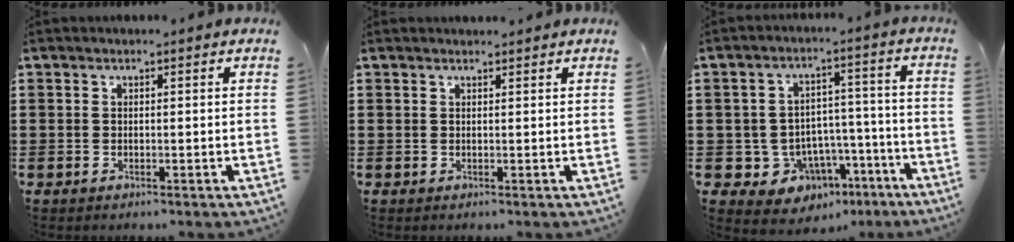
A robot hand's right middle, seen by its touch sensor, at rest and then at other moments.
{"total": 0.7, "force": [0.7, 0.1, -0.1], "torque": [0.007, -0.003, 0.012]}
{"total": 6.9, "force": [-4.0, 5.4, 1.3], "torque": [-0.041, 0.024, -0.069]}